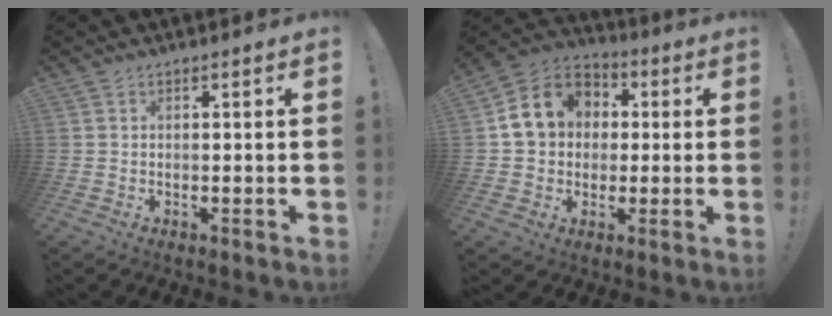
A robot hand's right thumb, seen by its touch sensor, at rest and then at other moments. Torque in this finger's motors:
{"motor_torque": [1.18, 2.43, 0.54, -0.41, 0.01]}